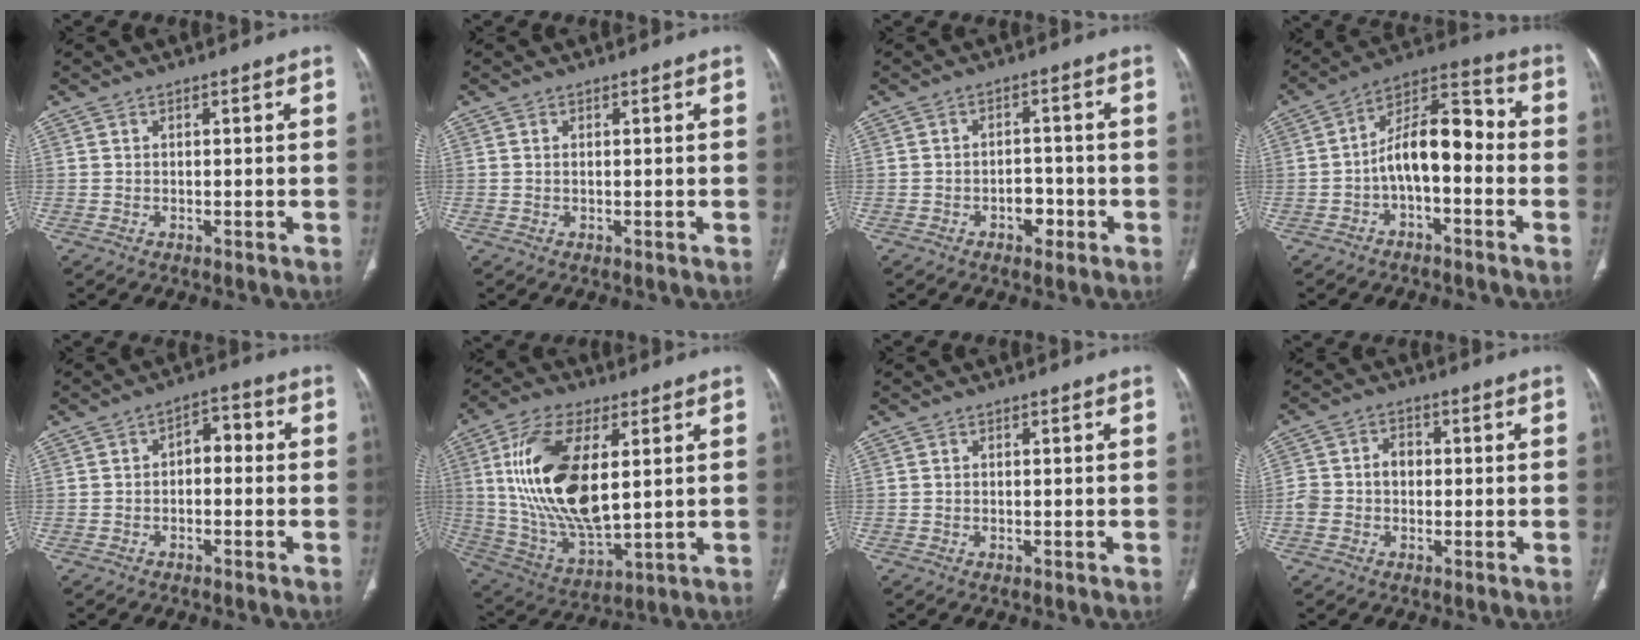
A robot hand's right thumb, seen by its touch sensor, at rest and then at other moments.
{"total": 0.0}
{"total": 4.0, "force": [-1.8, 2.7, 2.5], "torque": [-0.017, 0.018, -0.025]}
{"total": 12.2, "force": [-2.2, 6.2, 10.3], "torque": [-0.151, 0.052, -0.046]}
{"total": 4.5, "force": [-0.4, 2.8, 3.4], "torque": [-0.035, 0.025, -0.018]}
{"total": 21.4, "force": [4.3, 10.1, 18.4], "torque": [-0.359, -0.020, 0.086]}
{"total": 0.0}
{"total": 5.7, "force": [-0.5, 4.5, 3.4], "torque": [-0.058, 0.023, -0.012]}